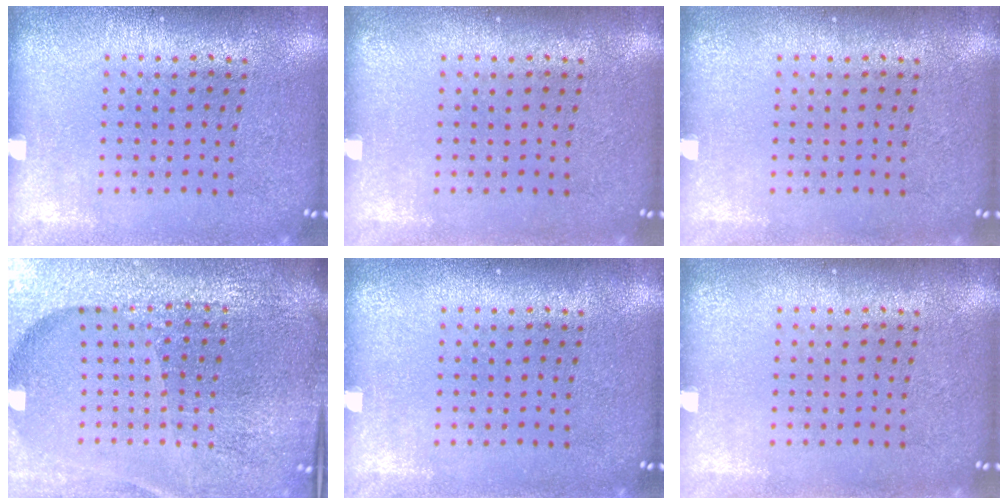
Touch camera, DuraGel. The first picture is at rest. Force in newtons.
{"total": 0.0}
{"total": 0.0}
{"total": 6.5, "press": 5.7, "slide": 3.3}
{"total": 0.0}
{"total": 0.0}